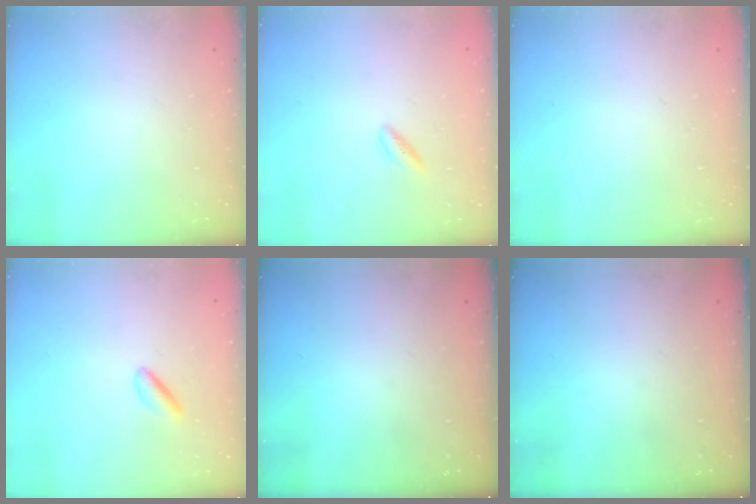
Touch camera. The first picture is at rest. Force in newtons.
{"total": 1.8, "press": 1.5, "slide": 1.0}
{"total": 0.0}
{"total": 2.0, "press": 1.7, "slide": 1.0}
{"total": 0.0}
{"total": 0.0}